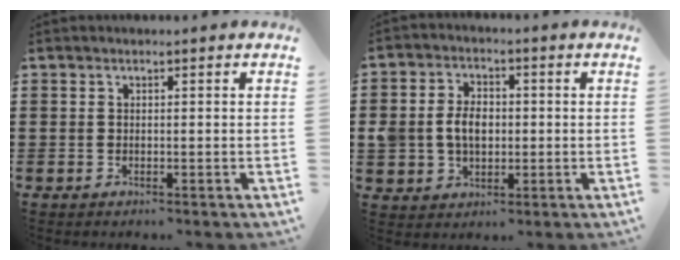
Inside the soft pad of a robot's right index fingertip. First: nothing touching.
{"total": 5.6, "force": [-0.2, 4.3, 3.7], "torque": [-0.075, 0.009, -0.010]}